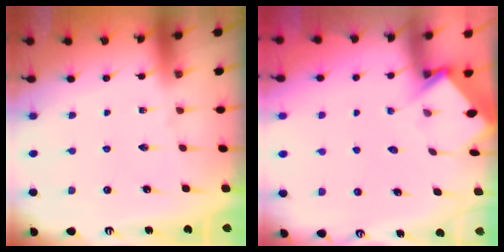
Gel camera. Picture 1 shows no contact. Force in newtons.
{"total": 3.5, "press": 3.5, "slide": 0.3}